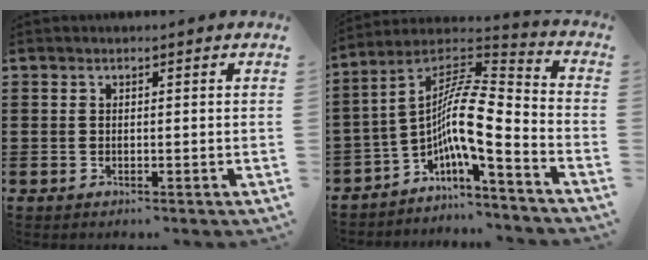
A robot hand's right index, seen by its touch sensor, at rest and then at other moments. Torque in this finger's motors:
{"motor_torque": [0.10, 0.09, 0.76, 0.12]}